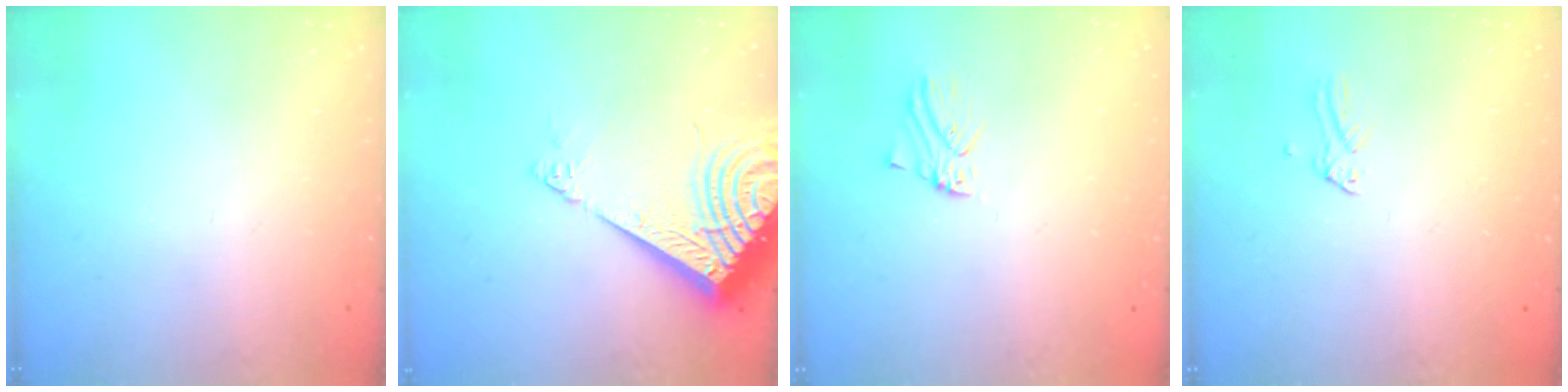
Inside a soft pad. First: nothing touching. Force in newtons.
{"total": 13.4, "press": 13.3, "slide": 1.8}
{"total": 0.0}
{"total": 0.0}